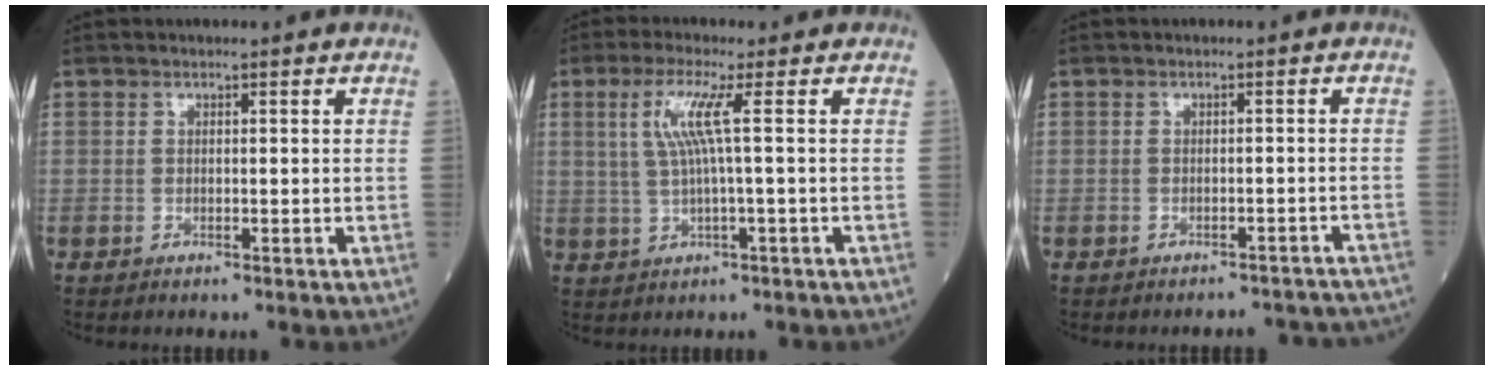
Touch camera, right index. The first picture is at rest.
{"total": 5.4, "force": [1.4, -0.7, 5.2], "torque": [-0.113, 0.008, 0.034]}
{"total": 7.5, "force": [-7.1, 2.3, 0.9], "torque": [0.001, 0.015, -0.064]}